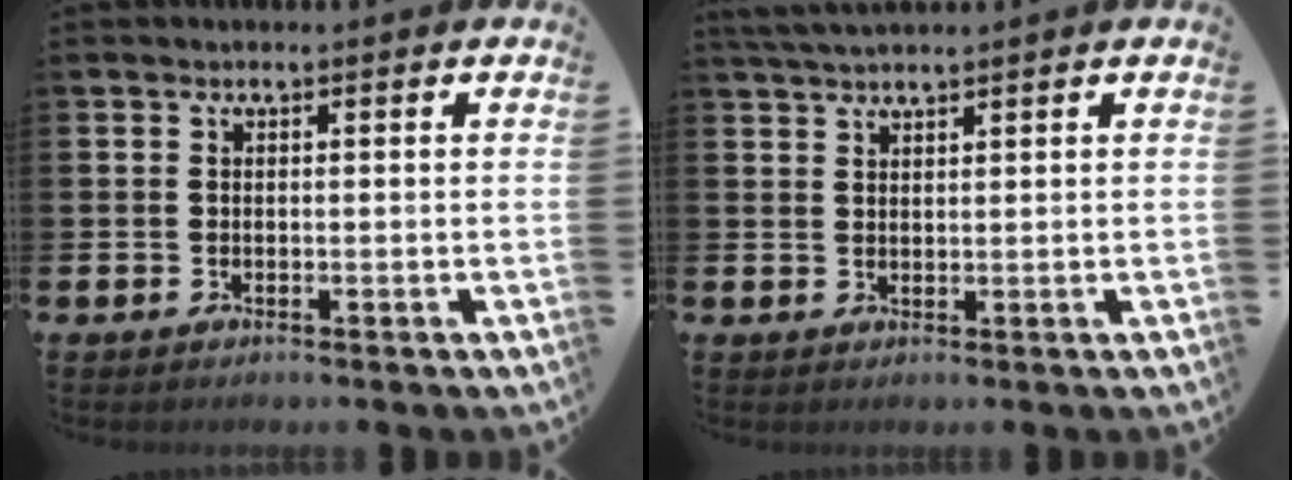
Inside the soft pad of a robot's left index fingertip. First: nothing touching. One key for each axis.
{"total": 2.6, "fx": 2.5, "fy": 0.1, "fz": 0.8, "tx": -0.026, "ty": -0.001, "tz": 0.048}